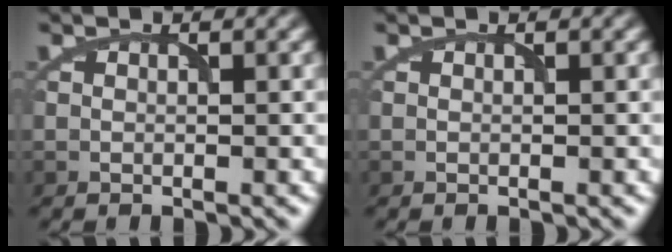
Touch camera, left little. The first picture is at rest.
{"total": 0.0}